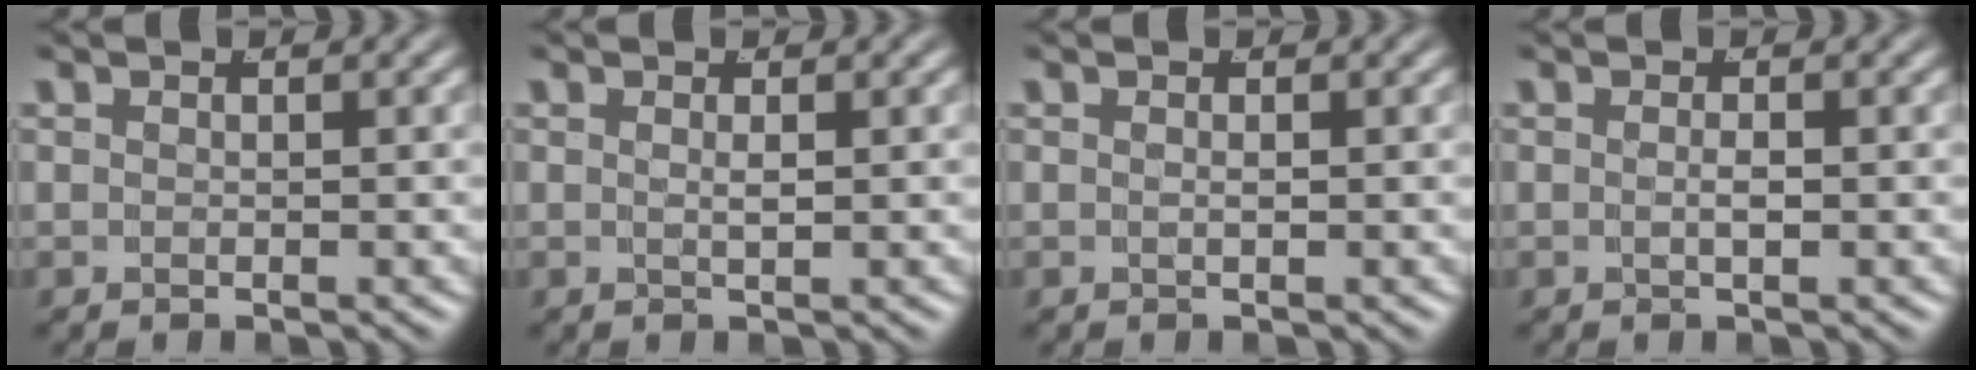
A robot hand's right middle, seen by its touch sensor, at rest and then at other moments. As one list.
[{"total": 0.8, "force": [0.1, -0.6, 0.6], "torque": [-0.013, -0.008, 0.009]}, {"total": 0.5, "force": [-0.1, -0.4, 0.2], "torque": [-0.007, -0.007, 0.005]}, {"total": 0.9, "force": [-0.3, -0.2, 0.8], "torque": [-0.016, -0.007, -0.001]}]